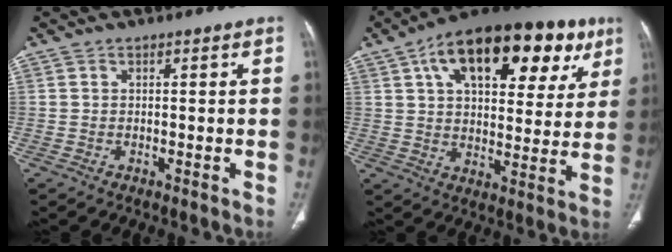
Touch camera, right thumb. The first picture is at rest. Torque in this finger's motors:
{"motor_torque": [-0.02, 4.70, 1.53, -0.02, 0.18]}